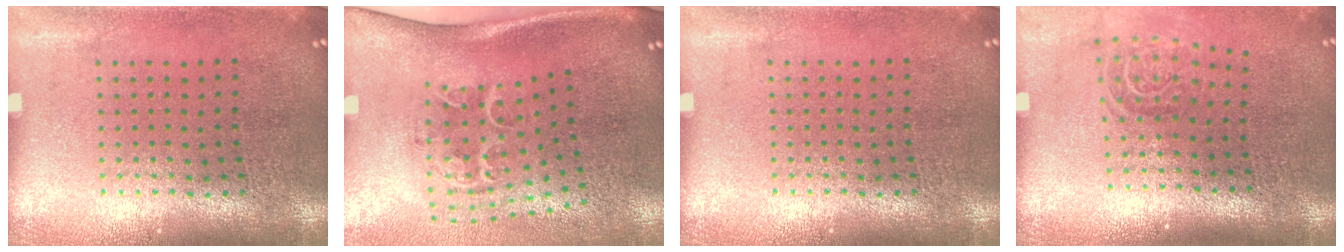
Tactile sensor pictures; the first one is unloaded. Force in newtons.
{"total": 2.0, "press": 1.4, "slide": 1.4}
{"total": 0.0}
{"total": 1.5, "press": 1.1, "slide": 1.0}